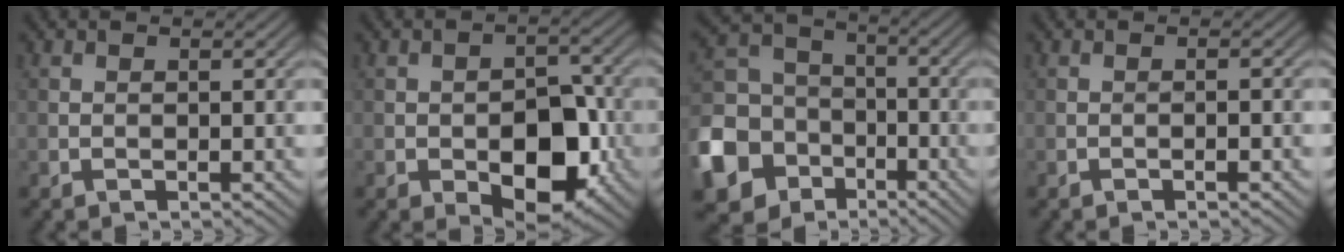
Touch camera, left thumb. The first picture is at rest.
{"total": 9.6, "force": [-3.3, 5.3, 7.2], "torque": [-0.100, -0.006, -0.049]}
{"total": 13.8, "force": [-5.7, 11.2, 5.8], "torque": [-0.199, -0.035, -0.123]}
{"total": 1.1, "force": [-0.6, 0.0, 0.9], "torque": [-0.014, 0.002, -0.011]}